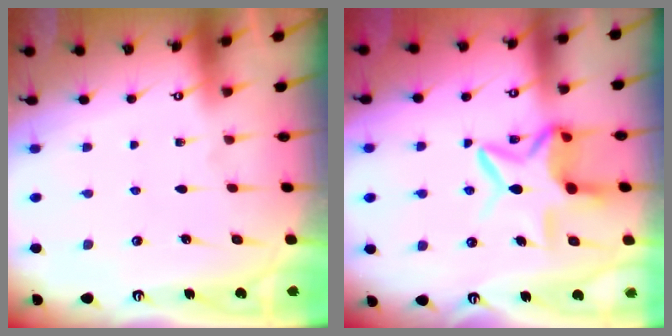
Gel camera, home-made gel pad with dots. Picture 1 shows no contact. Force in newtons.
{"total": 10.5, "press": 10.4, "slide": 1.0}